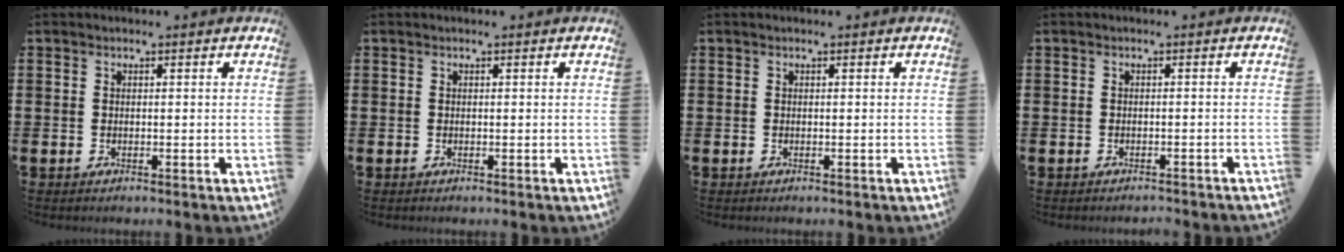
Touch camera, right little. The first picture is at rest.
{"total": 0.0}
{"total": 0.0}
{"total": 0.7, "force": [-0.7, -0.1, 0.1], "torque": [-0.001, -0.001, -0.014]}